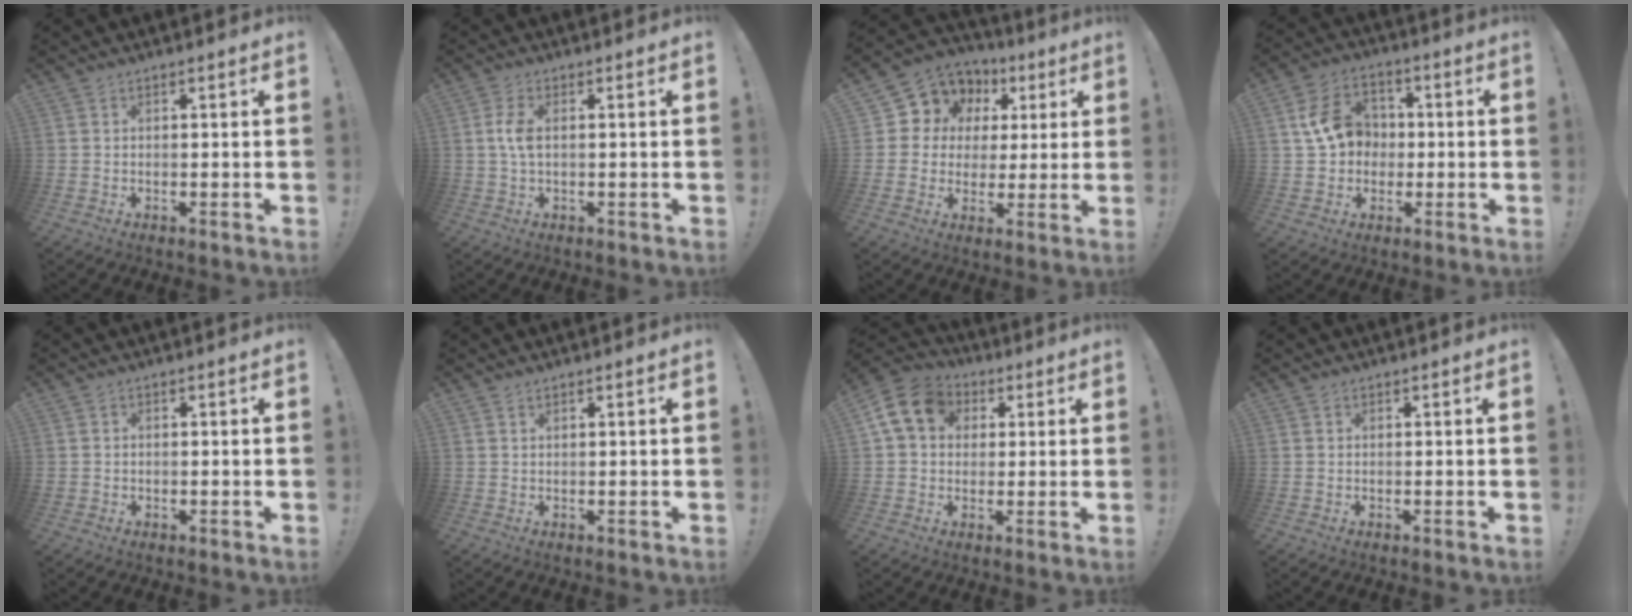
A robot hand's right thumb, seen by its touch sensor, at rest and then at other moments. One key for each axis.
{"total": 4.3, "fx": 0.3, "fy": 2.1, "fz": 3.8, "tx": -0.074, "ty": 0.003, "tz": 0.003}
{"total": 9.6, "fx": 3.9, "fy": 8.3, "fz": 2.6, "tx": -0.047, "ty": -0.029, "tz": 0.083}
{"total": 13.1, "fx": 1.4, "fy": 11.1, "fz": 6.7, "tx": -0.104, "ty": 0.018, "tz": 0.036}
{"total": 0.9, "fx": -0.2, "fy": 0.9, "fz": 0.2, "tx": -0.005, "ty": 0.003, "tz": -0.004}
{"total": 0.7, "fx": 0.6, "fy": 0.1, "fz": 0.3, "tx": -0.001, "ty": -0.002, "tz": 0.010}
{"total": 12.8, "fx": 3.8, "fy": 10.2, "fz": 6.8, "tx": -0.106, "ty": -0.004, "tz": 0.076}
{"total": 0.0}